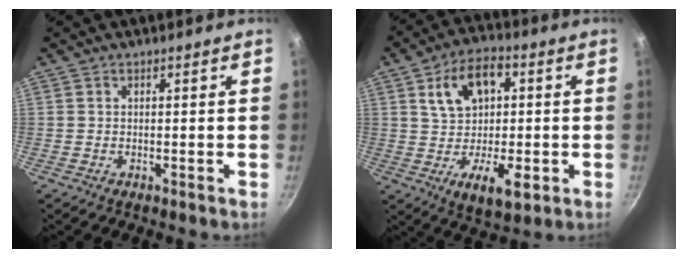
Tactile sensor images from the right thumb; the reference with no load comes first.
{"total": 13.9, "force": [0.9, 8.6, 10.8], "torque": [-0.145, 0.003, 0.014]}